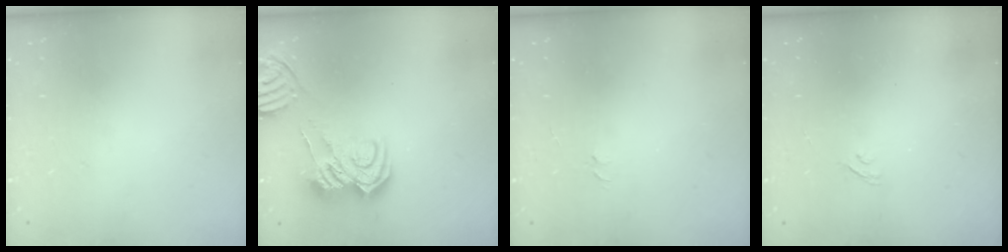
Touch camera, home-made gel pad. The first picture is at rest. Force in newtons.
{"total": 13.6, "press": 13.6, "slide": 1.5}
{"total": 3.5, "press": 3.5, "slide": 0.3}
{"total": 2.2, "press": 1.9, "slide": 1.1}